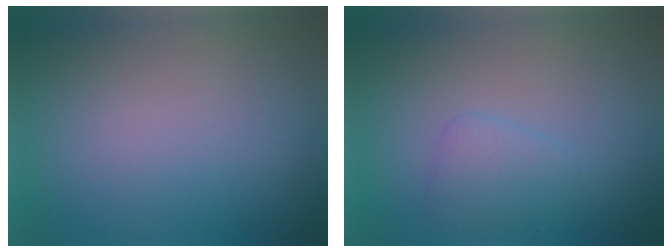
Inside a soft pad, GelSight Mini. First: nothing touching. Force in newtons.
{"total": 1.8, "press": 1.8, "slide": 0.1}